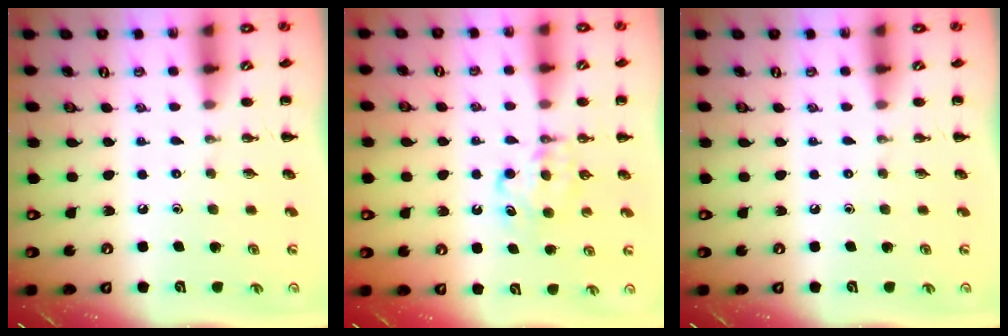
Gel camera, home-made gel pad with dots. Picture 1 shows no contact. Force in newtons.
{"total": 5.5, "press": 5.3, "slide": 1.4}
{"total": 0.0}